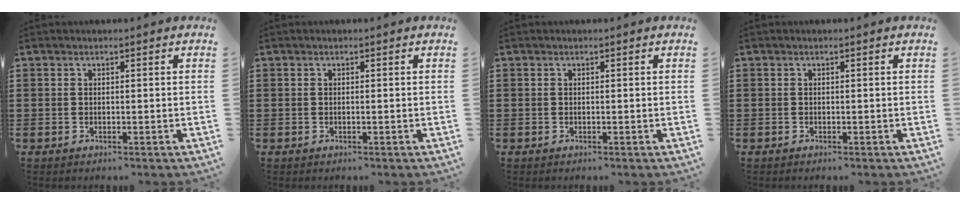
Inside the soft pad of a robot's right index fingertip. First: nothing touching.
{"total": 0.0}
{"total": 0.0}
{"total": 0.0}